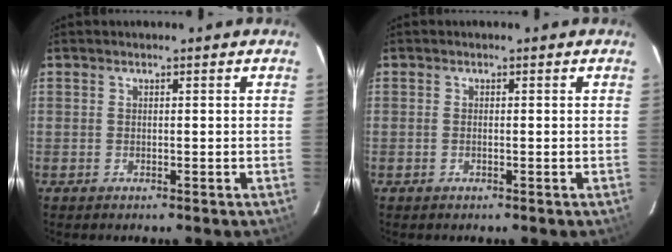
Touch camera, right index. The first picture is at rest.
{"total": 0.5, "force": [-0.1, 0.0, 0.5], "torque": [-0.011, 0.001, -0.004]}